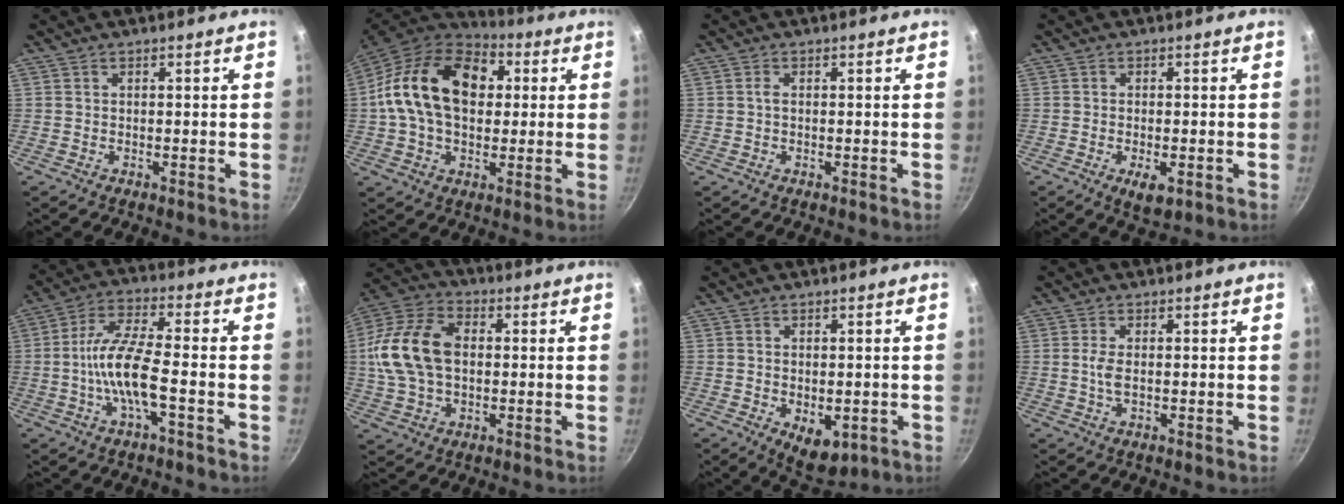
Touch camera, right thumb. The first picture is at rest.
{"total": 21.0, "force": [3.2, 14.3, 15.0], "torque": [-0.237, 0.026, 0.039]}
{"total": 0.8, "force": [0.0, 0.4, 0.7], "torque": [-0.015, 0.002, -0.001]}
{"total": 4.5, "force": [-1.6, 2.0, 3.7], "torque": [-0.053, -0.002, -0.022]}
{"total": 10.3, "force": [-2.8, 2.5, 9.6], "torque": [-0.193, 0.030, -0.064]}
{"total": 16.7, "force": [1.0, 11.2, 12.4], "torque": [-0.233, 0.027, 0.009]}
{"total": 6.9, "force": [-1.7, 4.2, 5.2], "torque": [-0.057, -0.006, -0.011]}
{"total": 2.6, "force": [0.0, 1.0, 2.4], "torque": [-0.052, -0.001, -0.001]}